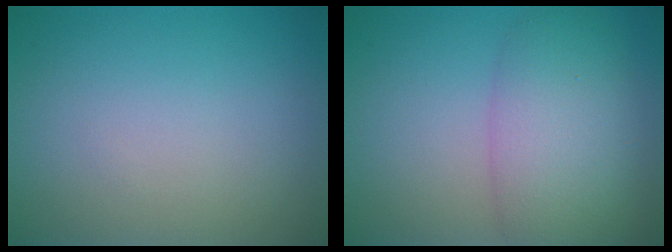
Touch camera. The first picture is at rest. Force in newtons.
{"total": 6.7, "press": 6.7, "slide": 0.4}